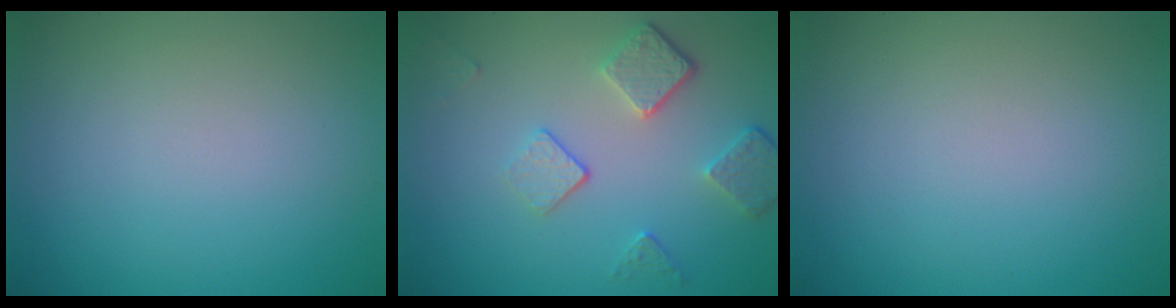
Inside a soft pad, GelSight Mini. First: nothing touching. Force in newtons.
{"total": 3.8, "press": 2.9, "slide": 2.5}
{"total": 0.0}